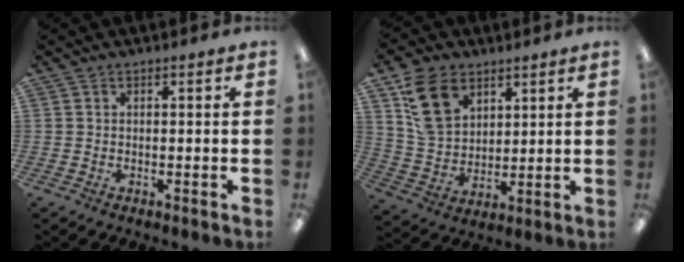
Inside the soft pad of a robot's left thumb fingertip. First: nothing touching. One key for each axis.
{"total": 12.7, "fx": 7.0, "fy": 8.7, "fz": 6.0, "tx": -0.134, "ty": -0.009, "tz": 0.137}